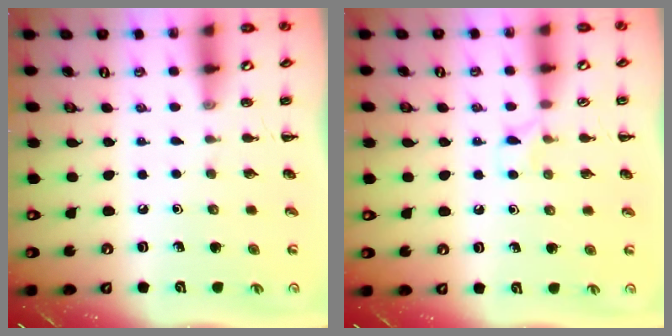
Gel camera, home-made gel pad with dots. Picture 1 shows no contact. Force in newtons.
{"total": 5.6, "press": 5.3, "slide": 1.8}